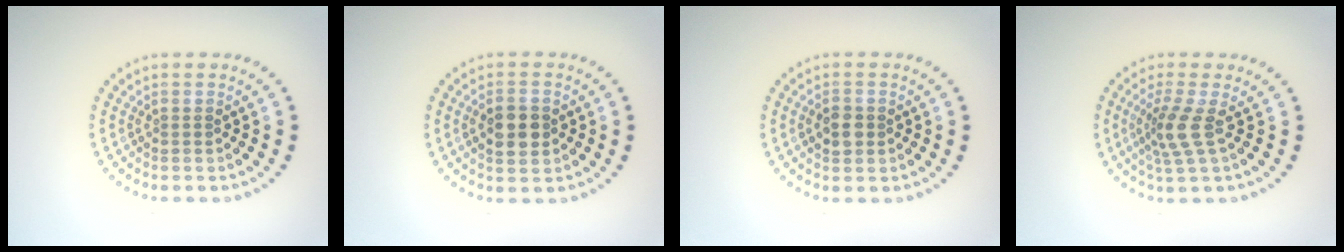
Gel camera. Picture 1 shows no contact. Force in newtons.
{"total": 3.4, "press": 3.4, "slide": 0.1}
{"total": 1.9, "press": 1.8, "slide": 0.3}
{"total": 2.9, "press": 2.1, "slide": 1.9}